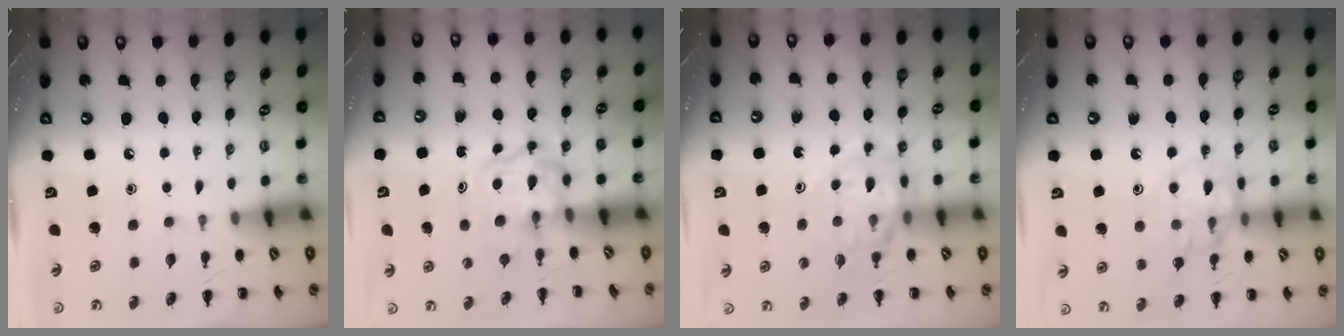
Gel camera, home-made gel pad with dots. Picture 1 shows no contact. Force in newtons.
{"total": 3.8, "press": 3.8, "slide": 0.5}
{"total": 11.6, "press": 11.1, "slide": 3.5}
{"total": 12.7, "press": 12.6, "slide": 1.4}